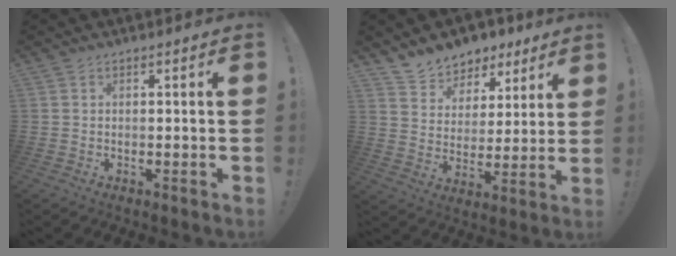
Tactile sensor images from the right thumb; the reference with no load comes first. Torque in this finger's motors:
{"motor_torque": [-0.47, 0.76, 0.14, 0.12, 0.00]}